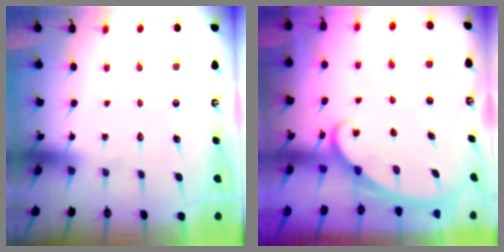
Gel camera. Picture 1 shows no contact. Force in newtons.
{"total": 2.4, "press": 2.3, "slide": 0.3}